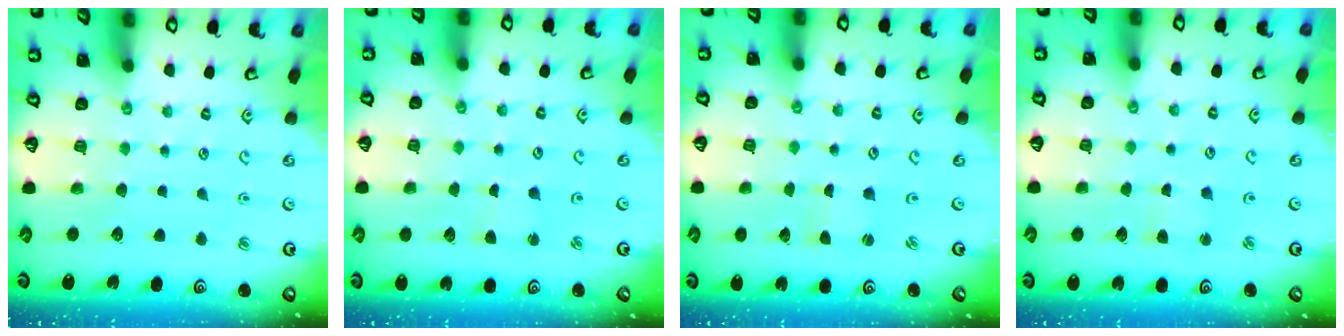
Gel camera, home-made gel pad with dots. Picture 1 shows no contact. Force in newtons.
{"total": 1.8, "press": 1.7, "slide": 0.3}
{"total": 0.6, "press": 0.6, "slide": 0.1}
{"total": 2.2, "press": 2.2, "slide": 0.3}